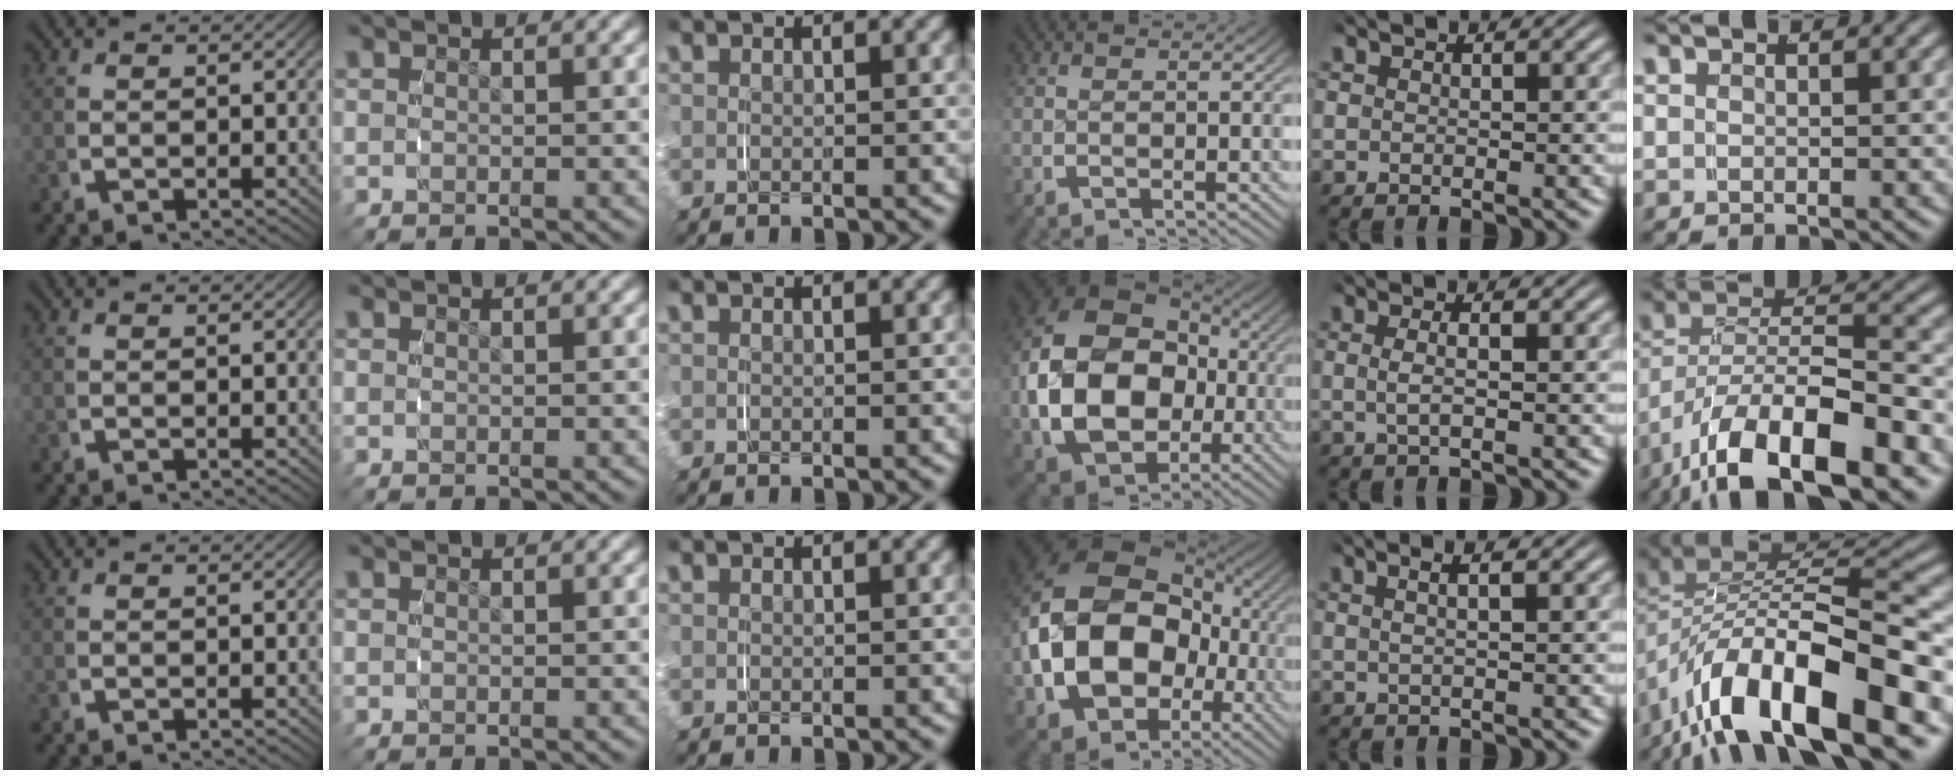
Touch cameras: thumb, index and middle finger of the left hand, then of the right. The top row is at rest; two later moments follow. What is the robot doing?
{"motion": "grasp_and_lifting", "object": "shorts"}